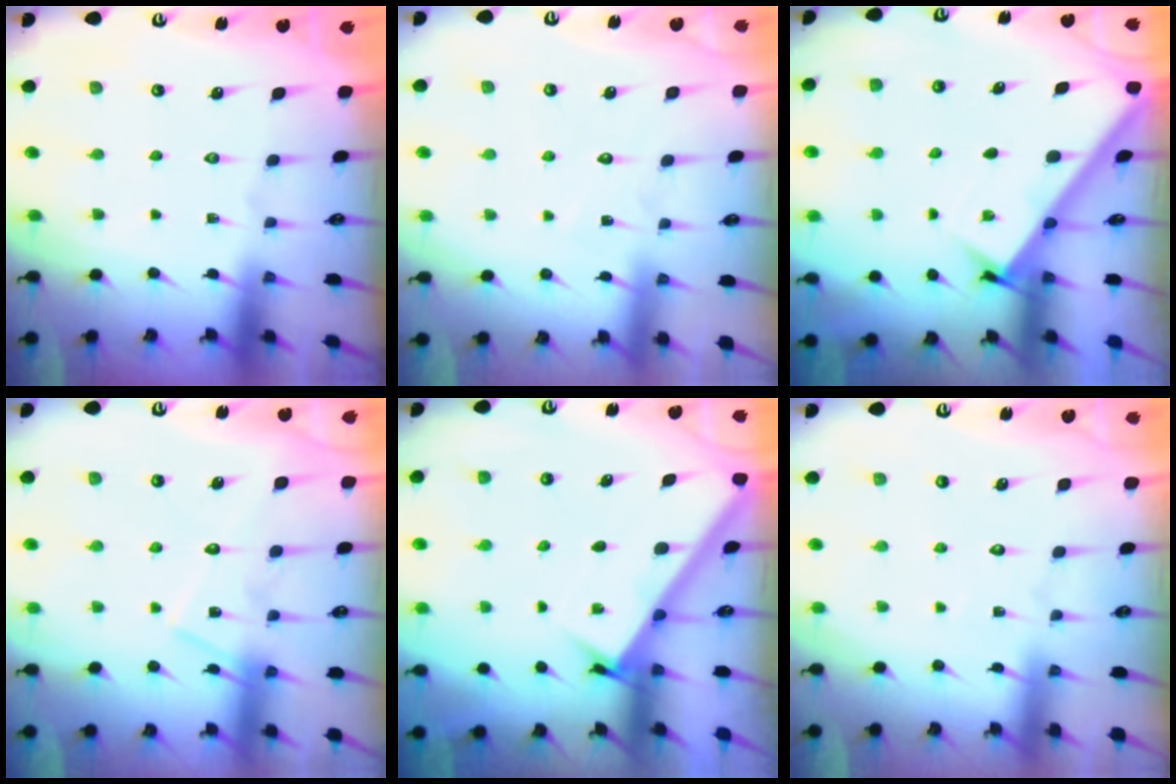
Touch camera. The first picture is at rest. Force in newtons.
{"total": 5.9, "press": 5.9, "slide": 0.4}
{"total": 2.5, "press": 2.5, "slide": 0.3}
{"total": 13.2, "press": 13.2, "slide": 0.8}
{"total": 2.9, "press": 2.9, "slide": 0.2}
{"total": 2.2, "press": 2.2, "slide": 0.2}